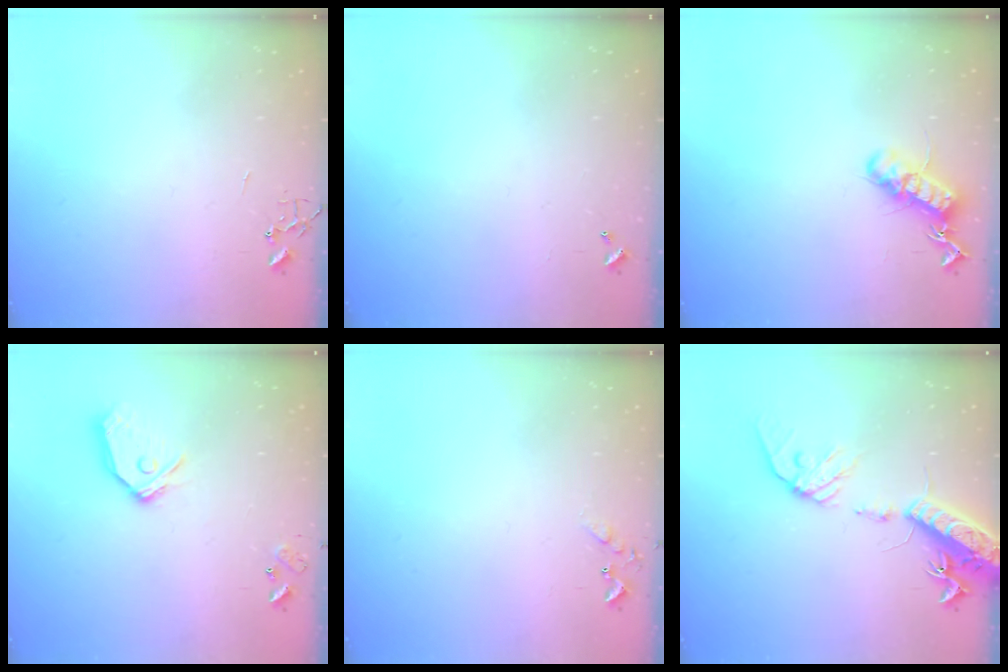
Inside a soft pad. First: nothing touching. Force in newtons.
{"total": 0.0}
{"total": 14.3, "press": 14.3, "slide": 1.0}
{"total": 12.2, "press": 12.1, "slide": 1.4}
{"total": 5.5, "press": 5.5, "slide": 0.6}
{"total": 18.0, "press": 17.6, "slide": 3.8}